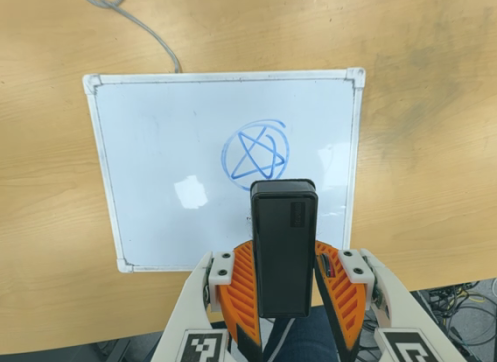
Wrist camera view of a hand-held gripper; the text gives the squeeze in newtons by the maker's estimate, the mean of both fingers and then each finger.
{"total": 5.2, "left": 4.8, "right": 5.6}